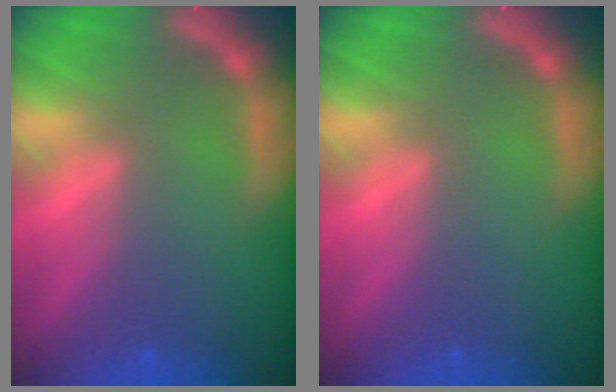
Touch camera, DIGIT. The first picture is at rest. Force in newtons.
{"total": 0.0}